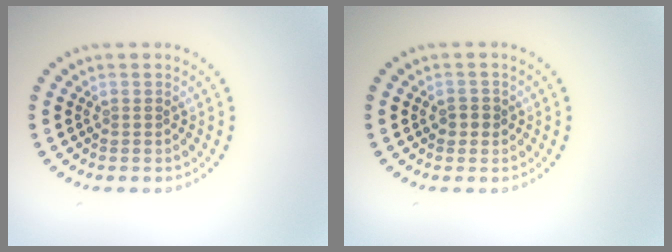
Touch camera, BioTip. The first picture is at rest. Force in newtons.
{"total": 1.3, "press": 1.2, "slide": 0.4}